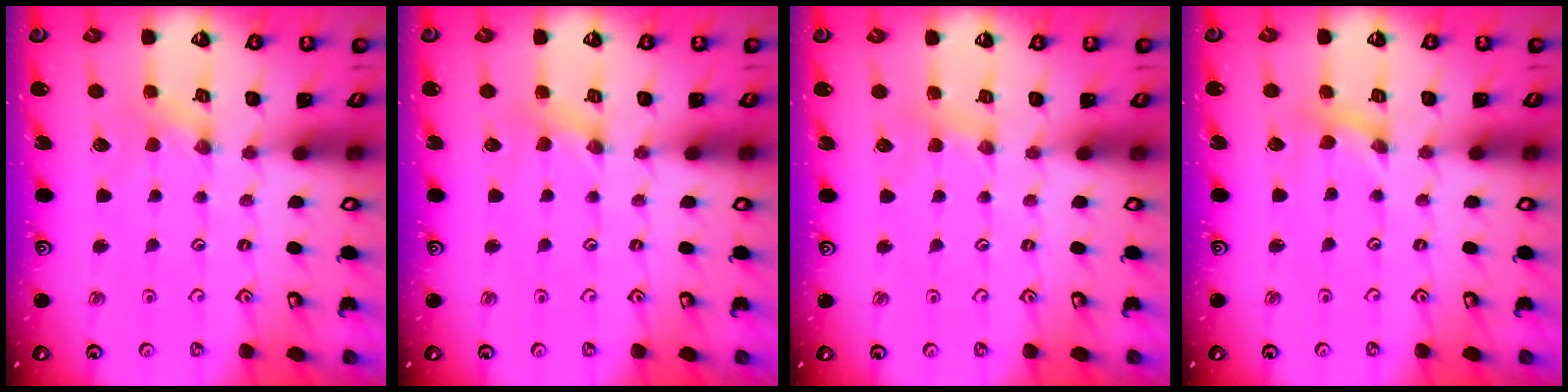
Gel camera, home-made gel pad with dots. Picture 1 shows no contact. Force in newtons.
{"total": 2.8, "press": 2.8, "slide": 0.3}
{"total": 2.2, "press": 2.2, "slide": 0.3}
{"total": 0.0}